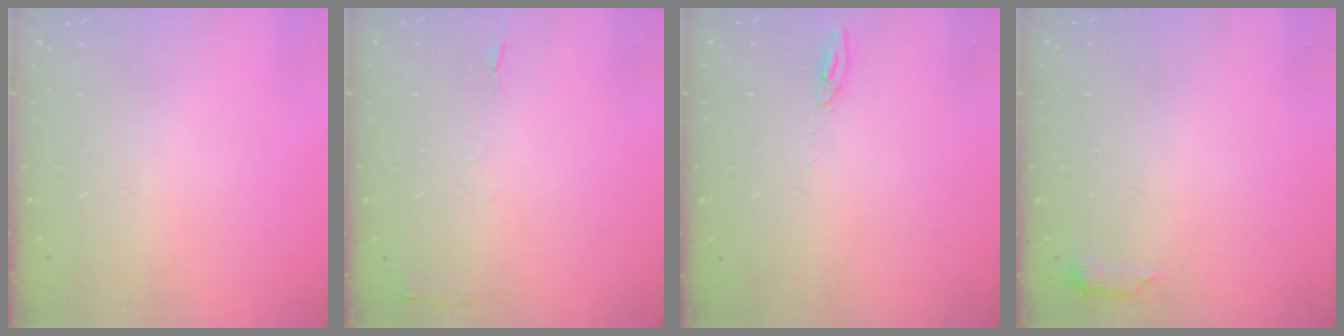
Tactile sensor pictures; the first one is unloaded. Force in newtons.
{"total": 5.3, "press": 5.3, "slide": 0.6}
{"total": 2.7, "press": 2.7, "slide": 0.2}
{"total": 2.6, "press": 2.6, "slide": 0.5}